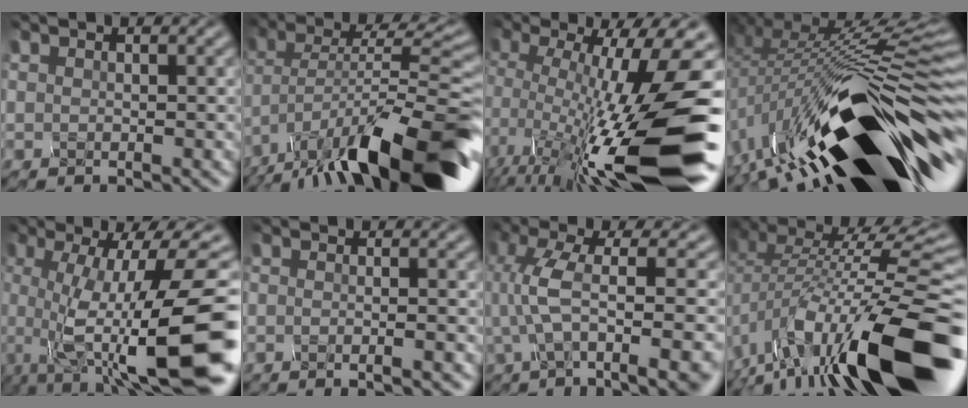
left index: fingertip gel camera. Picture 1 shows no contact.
{"total": 14.0, "force": [-9.4, 3.0, 10.0], "torque": [-0.168, 0.006, -0.159]}
{"total": 16.5, "force": [-5.5, 3.1, 15.2], "torque": [-0.239, 0.002, -0.092]}
{"total": 17.7, "force": [-6.2, 5.7, 15.6], "torque": [-0.259, 0.011, -0.110]}
{"total": 14.4, "force": [-3.8, 3.5, 13.5], "torque": [-0.205, -0.007, -0.050]}
{"total": 2.3, "force": [-0.8, 1.3, 1.8], "torque": [-0.005, 0.015, -0.041]}
{"total": 8.4, "force": [-1.8, 2.7, 7.7], "torque": [-0.128, 0.005, -0.030]}
{"total": 15.2, "force": [-6.0, 4.7, 13.2], "torque": [-0.225, 0.018, -0.103]}